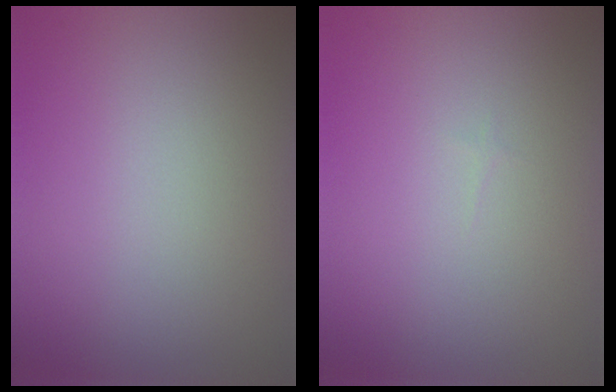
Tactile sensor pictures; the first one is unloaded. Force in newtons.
{"total": 0.0}